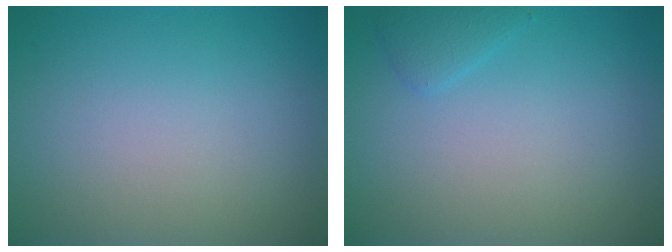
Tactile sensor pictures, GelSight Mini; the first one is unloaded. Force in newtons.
{"total": 1.1, "press": 1.1, "slide": 0.1}